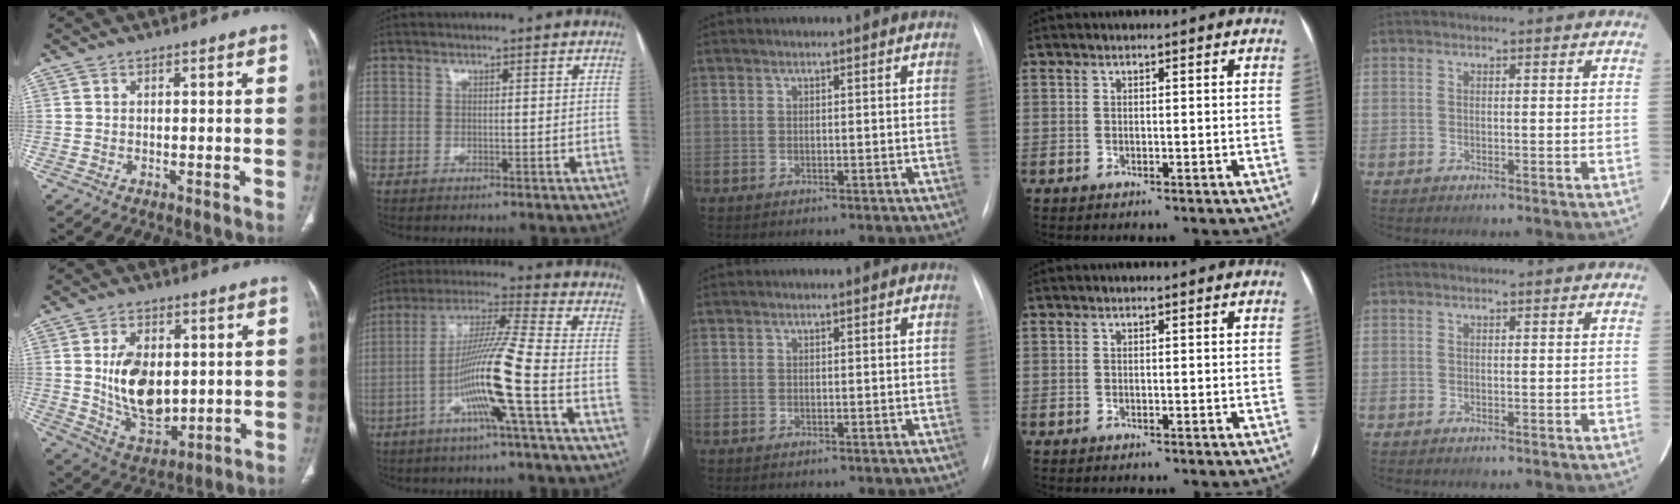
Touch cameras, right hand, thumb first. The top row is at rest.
{"thumb": {"total": 13.4, "force": [1.2, 8.4, 10.4], "torque": [-0.151, -0.017, 0.037]}, "index": {"total": 13.1, "force": [-4.4, -1.2, 12.2], "torque": [-0.233, 0.004, -0.089]}}